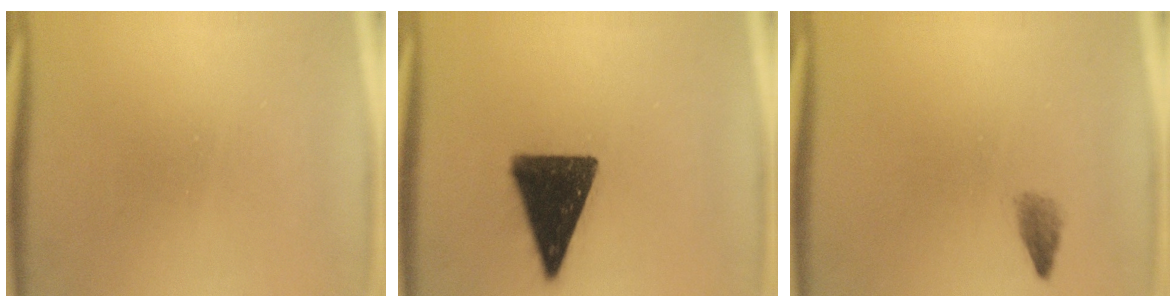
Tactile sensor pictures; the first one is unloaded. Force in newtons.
{"total": 14.2}
{"total": 1.5}